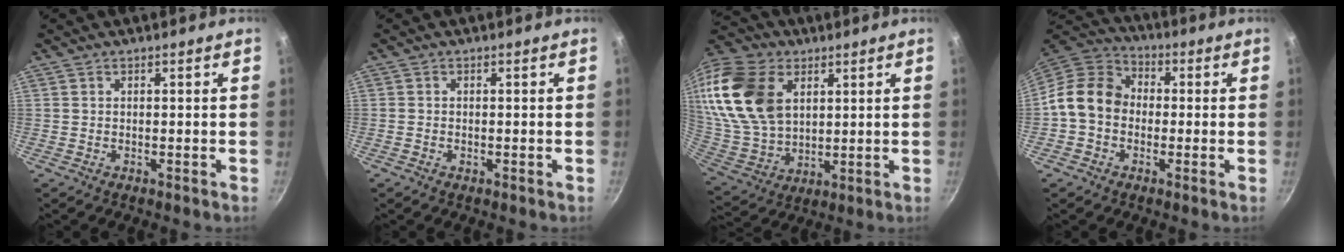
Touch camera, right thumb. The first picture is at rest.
{"total": 0.0}
{"total": 25.3, "force": [8.6, 17.1, 16.6], "torque": [-0.344, -0.004, 0.170]}
{"total": 12.0, "force": [-1.0, 9.8, 6.8], "torque": [-0.090, 0.031, -0.043]}